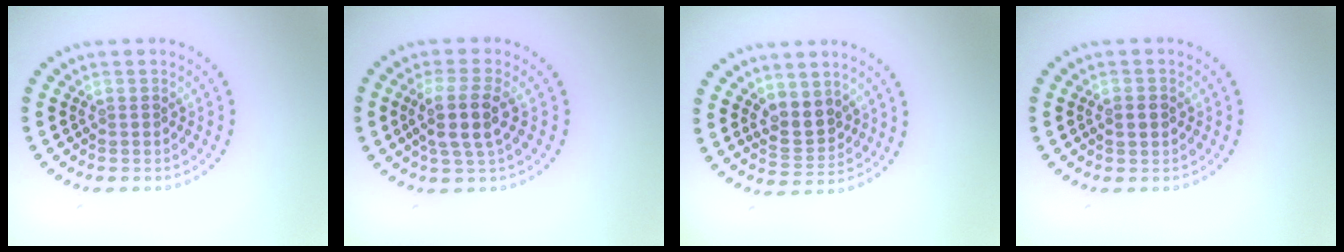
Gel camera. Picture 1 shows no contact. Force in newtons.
{"total": 3.4, "press": 3.0, "slide": 1.7}
{"total": 2.8, "press": 2.6, "slide": 1.0}
{"total": 2.1, "press": 2.0, "slide": 0.2}